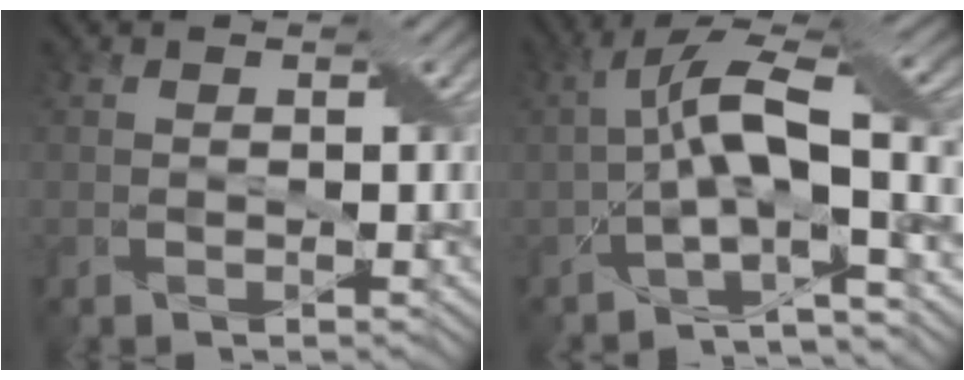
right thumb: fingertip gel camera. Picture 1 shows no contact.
{"total": 10.4, "force": [-2.1, 3.1, 9.7], "torque": [-0.177, 0.009, -0.048]}